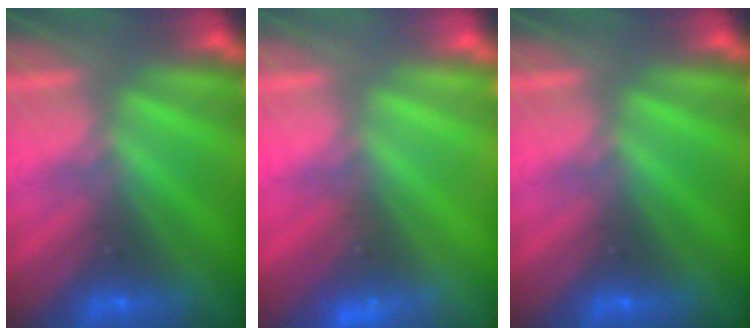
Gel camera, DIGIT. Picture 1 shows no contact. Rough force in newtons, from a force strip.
{"total": 2.3}
{"total": 0.0}